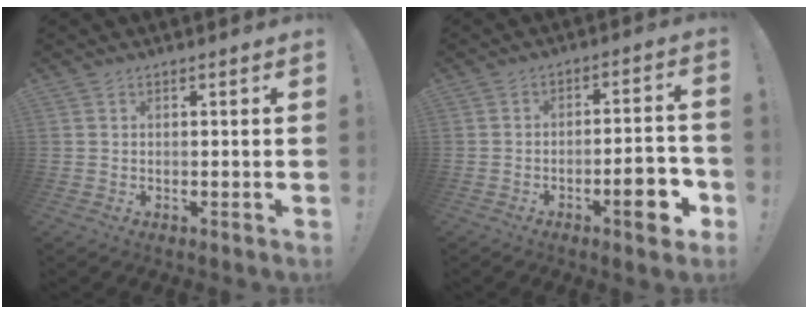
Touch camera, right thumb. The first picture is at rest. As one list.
[{"total": 10.0, "force": [-4.4, 2.6, 8.6], "torque": [-0.104, 0.013, -0.071]}]